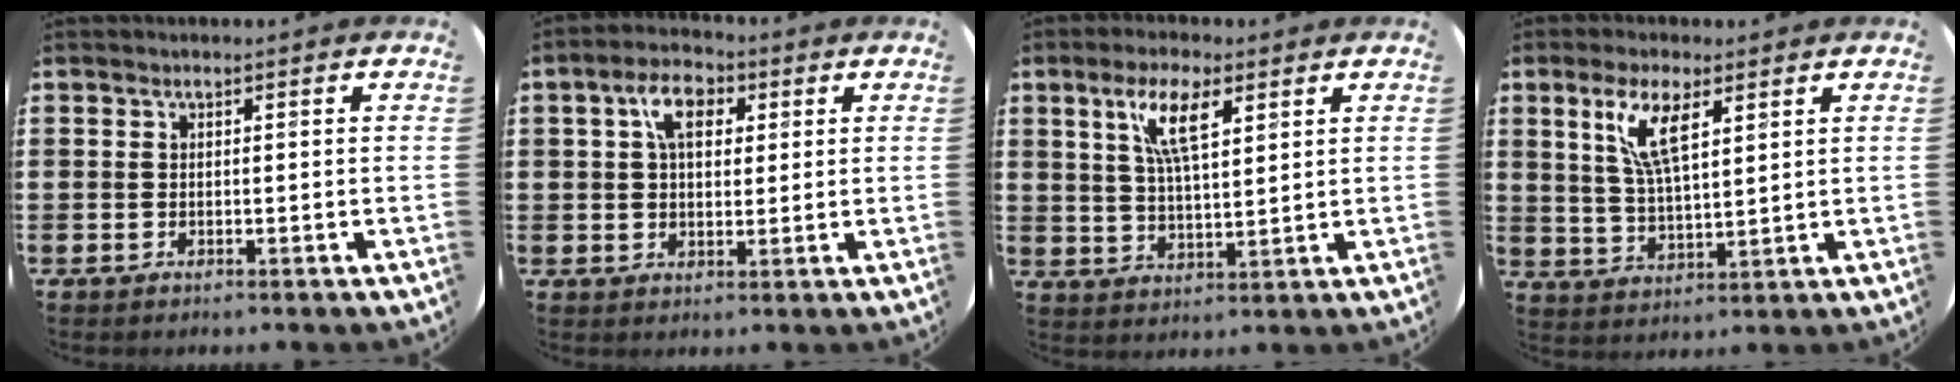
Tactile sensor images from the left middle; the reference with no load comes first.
{"total": 5.6, "force": [2.6, 3.4, 3.7], "torque": [-0.060, 0.008, 0.040]}
{"total": 7.3, "force": [4.1, 2.3, 5.6], "torque": [-0.115, 0.006, 0.070]}
{"total": 7.0, "force": [3.9, 2.1, 5.5], "torque": [-0.111, 0.006, 0.065]}